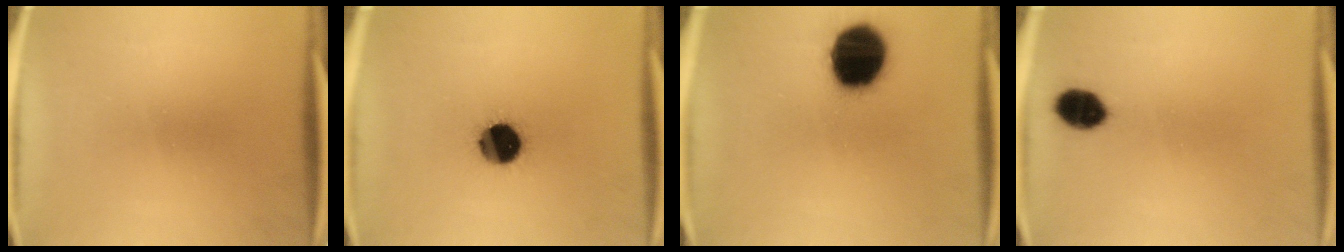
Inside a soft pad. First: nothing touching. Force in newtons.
{"total": 11.8}
{"total": 20.1}
{"total": 6.3}